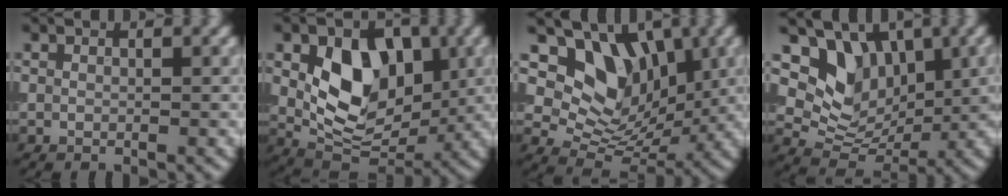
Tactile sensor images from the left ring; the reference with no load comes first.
{"total": 8.1, "force": [1.4, 5.4, 5.9], "torque": [-0.100, -0.012, 0.023]}
{"total": 8.1, "force": [3.2, 6.0, 4.5], "torque": [-0.062, -0.016, 0.052]}
{"total": 6.6, "force": [2.9, 4.7, 3.6], "torque": [-0.059, -0.014, 0.049]}